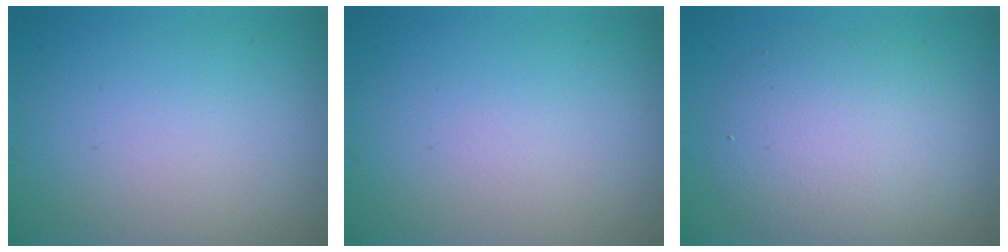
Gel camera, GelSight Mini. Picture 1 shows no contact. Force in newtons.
{"total": 0.0}
{"total": 5.2, "press": 5.2, "slide": 0.4}